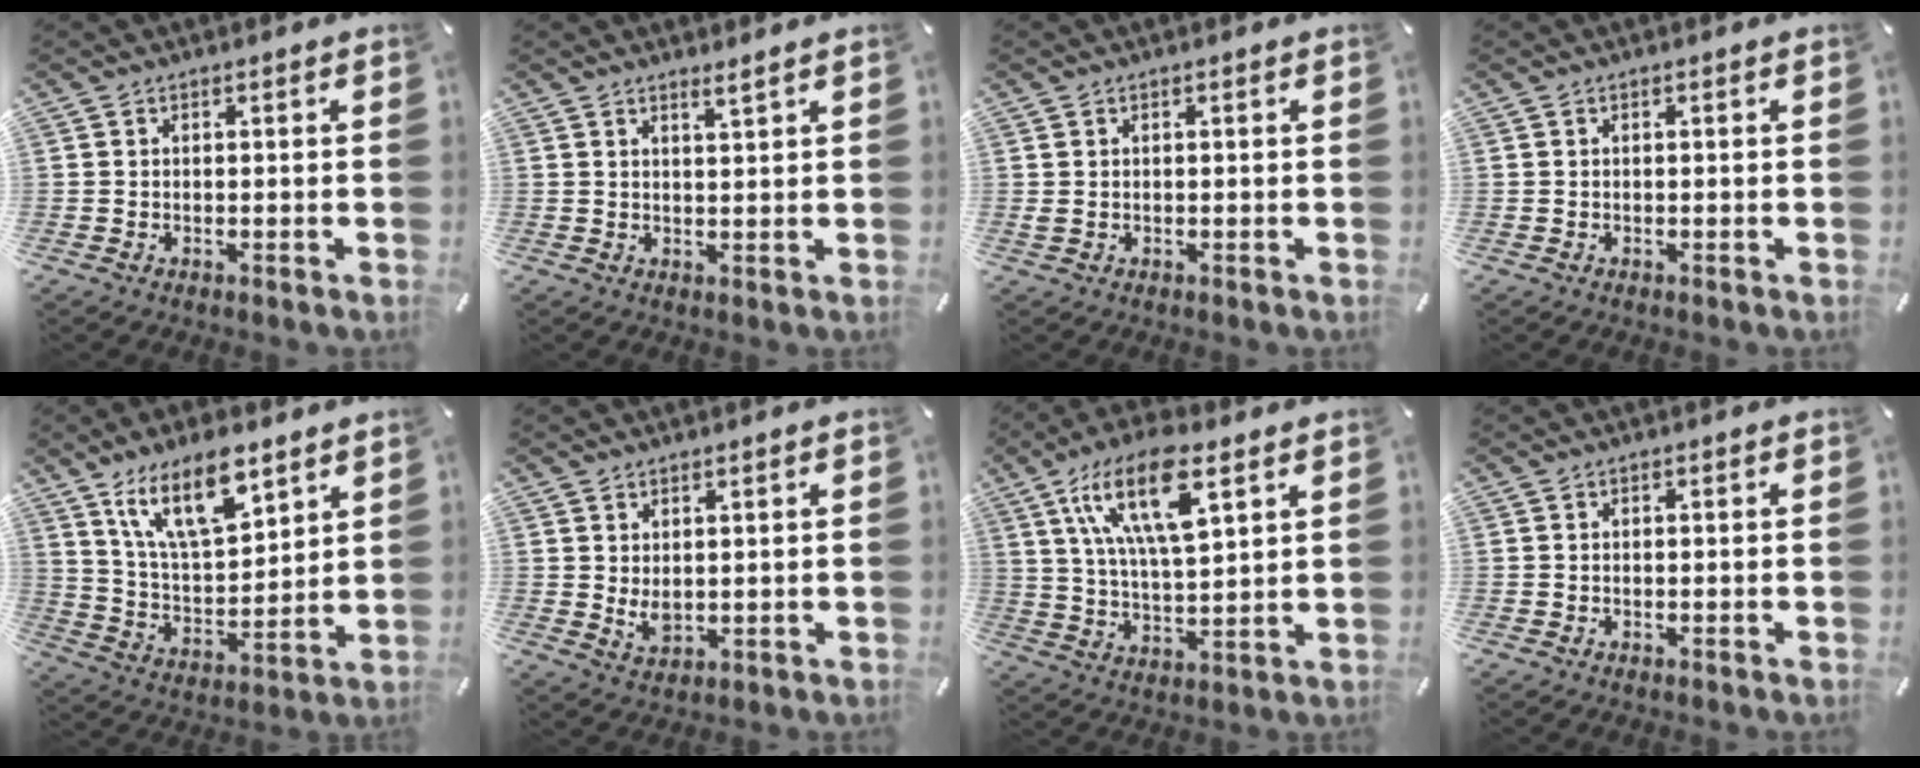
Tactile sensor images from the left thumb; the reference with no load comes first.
{"total": 2.2, "force": [2.0, -0.3, 0.9], "torque": [-0.020, -0.009, 0.036]}
{"total": 0.6, "force": [0.2, 0.3, 0.5], "torque": [-0.010, 0.001, 0.003]}
{"total": 0.0}
{"total": 15.9, "force": [10.5, 6.6, 9.9], "torque": [-0.194, -0.042, 0.185]}
{"total": 3.6, "force": [1.1, 2.4, 2.4], "torque": [-0.053, -0.004, 0.022]}
{"total": 17.4, "force": [9.2, 6.5, 13.4], "torque": [-0.267, -0.015, 0.155]}
{"total": 0.0}